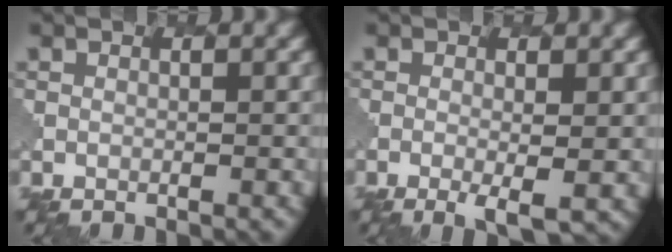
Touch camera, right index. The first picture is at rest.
{"total": 2.9, "force": [-0.7, 0.8, 2.7], "torque": [-0.052, -0.009, -0.006]}